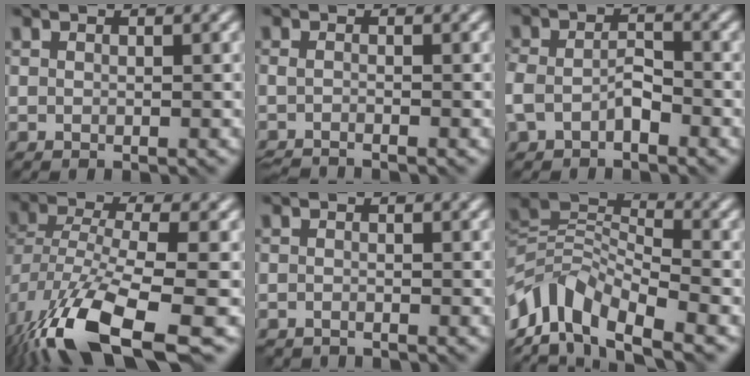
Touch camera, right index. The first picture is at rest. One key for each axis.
{"total": 1.9, "fx": -1.7, "fy": 0.2, "fz": 0.8, "tx": -0.016, "ty": -0.009, "tz": -0.038}
{"total": 2.1, "fx": -1.1, "fy": 1.2, "fz": 1.4, "tx": -0.037, "ty": 0.011, "tz": -0.030}
{"total": 10.6, "fx": -5.1, "fy": 4.8, "fz": 8.0, "tx": -0.168, "ty": -0.015, "tz": -0.090}
{"total": 1.1, "fx": -1.1, "fy": -0.1, "fz": -0.1, "tx": -0.002, "ty": -0.006, "tz": -0.025}
{"total": 7.6, "fx": -3.1, "fy": 4.1, "fz": 5.6, "tx": -0.100, "ty": 0.010, "tz": -0.075}